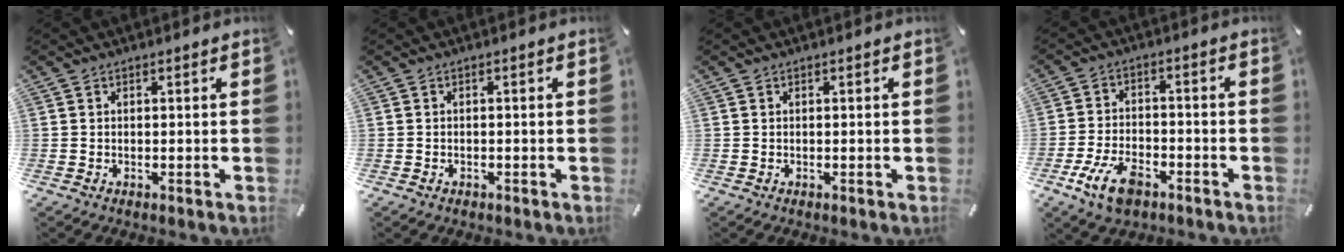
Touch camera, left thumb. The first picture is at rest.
{"total": 0.8, "force": [-0.5, 0.5, 0.3], "torque": [-0.006, 0.001, -0.011]}
{"total": 0.0}
{"total": 10.0, "force": [-5.5, 5.3, 6.5], "torque": [-0.139, 0.017, -0.099]}